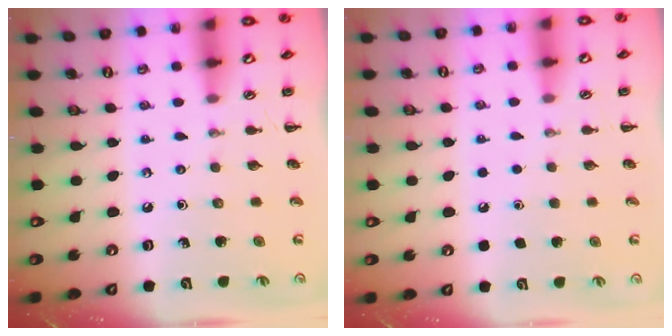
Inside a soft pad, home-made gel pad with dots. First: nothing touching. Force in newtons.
{"total": 1.7, "press": 1.7, "slide": 0.1}